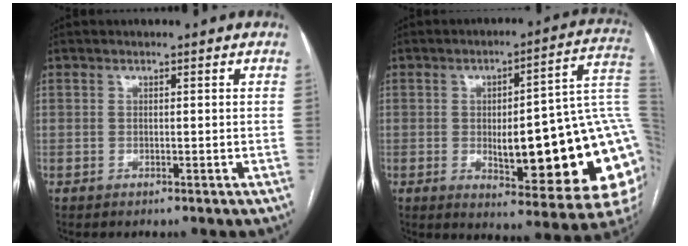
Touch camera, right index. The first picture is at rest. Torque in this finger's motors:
{"motor_torque": [2.14, 0.00, 1.05, 0.19]}